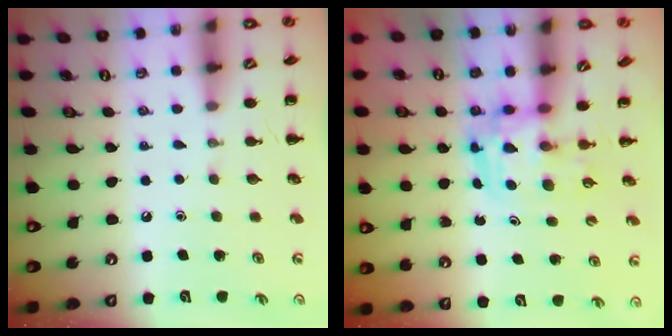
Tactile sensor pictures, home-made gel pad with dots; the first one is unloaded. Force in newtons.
{"total": 3.6, "press": 3.5, "slide": 0.6}